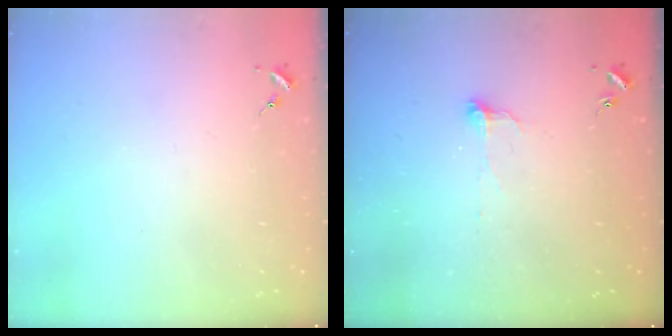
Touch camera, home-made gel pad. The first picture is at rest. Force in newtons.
{"total": 6.2, "press": 6.2, "slide": 0.5}